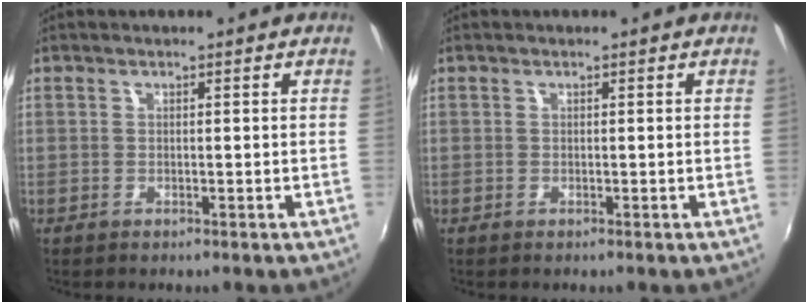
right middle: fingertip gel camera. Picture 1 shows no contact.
{"total": 0.0}